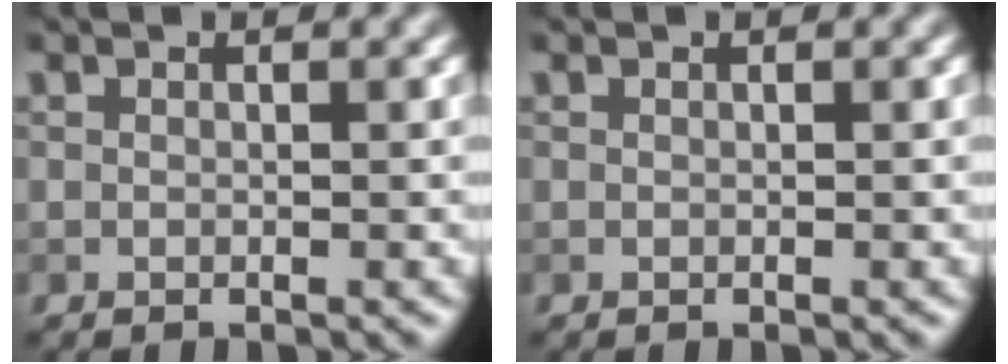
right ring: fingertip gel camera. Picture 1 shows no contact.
{"total": 0.0}